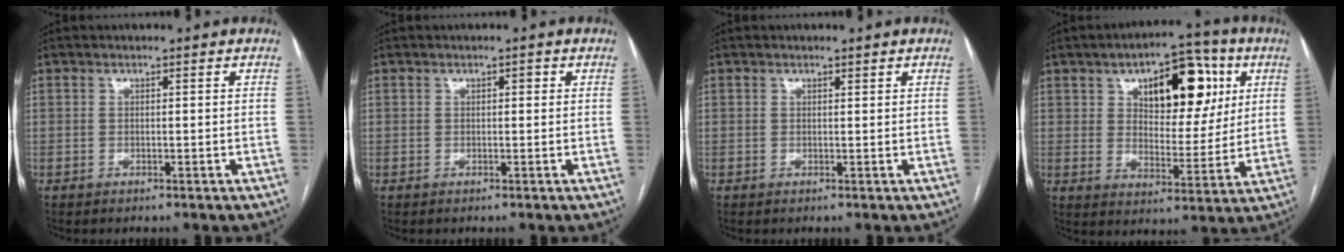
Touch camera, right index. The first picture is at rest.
{"total": 0.6, "force": [0.1, 0.3, 0.5], "torque": [-0.005, 0.003, 0.001]}
{"total": 0.0}
{"total": 15.3, "force": [6.1, 7.1, 12.1], "torque": [-0.165, 0.027, 0.097]}